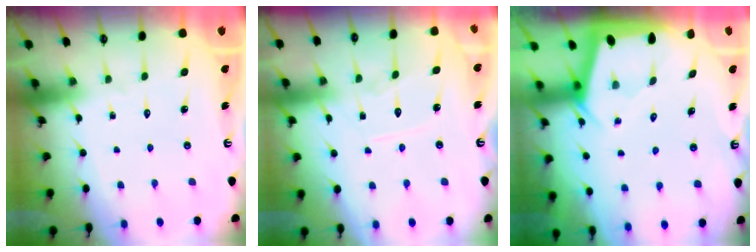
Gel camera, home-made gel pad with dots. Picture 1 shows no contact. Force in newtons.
{"total": 7.2, "press": 7.2, "slide": 0.1}
{"total": 2.0, "press": 2.0, "slide": 0.2}